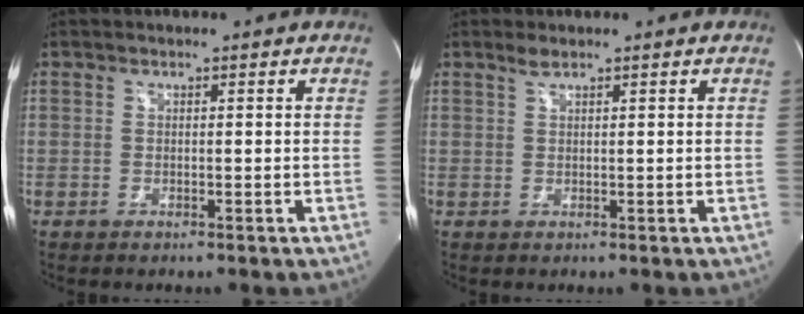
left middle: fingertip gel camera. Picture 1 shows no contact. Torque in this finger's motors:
{"motor_torque": [0.25, 0.08, -0.04, 0.00]}